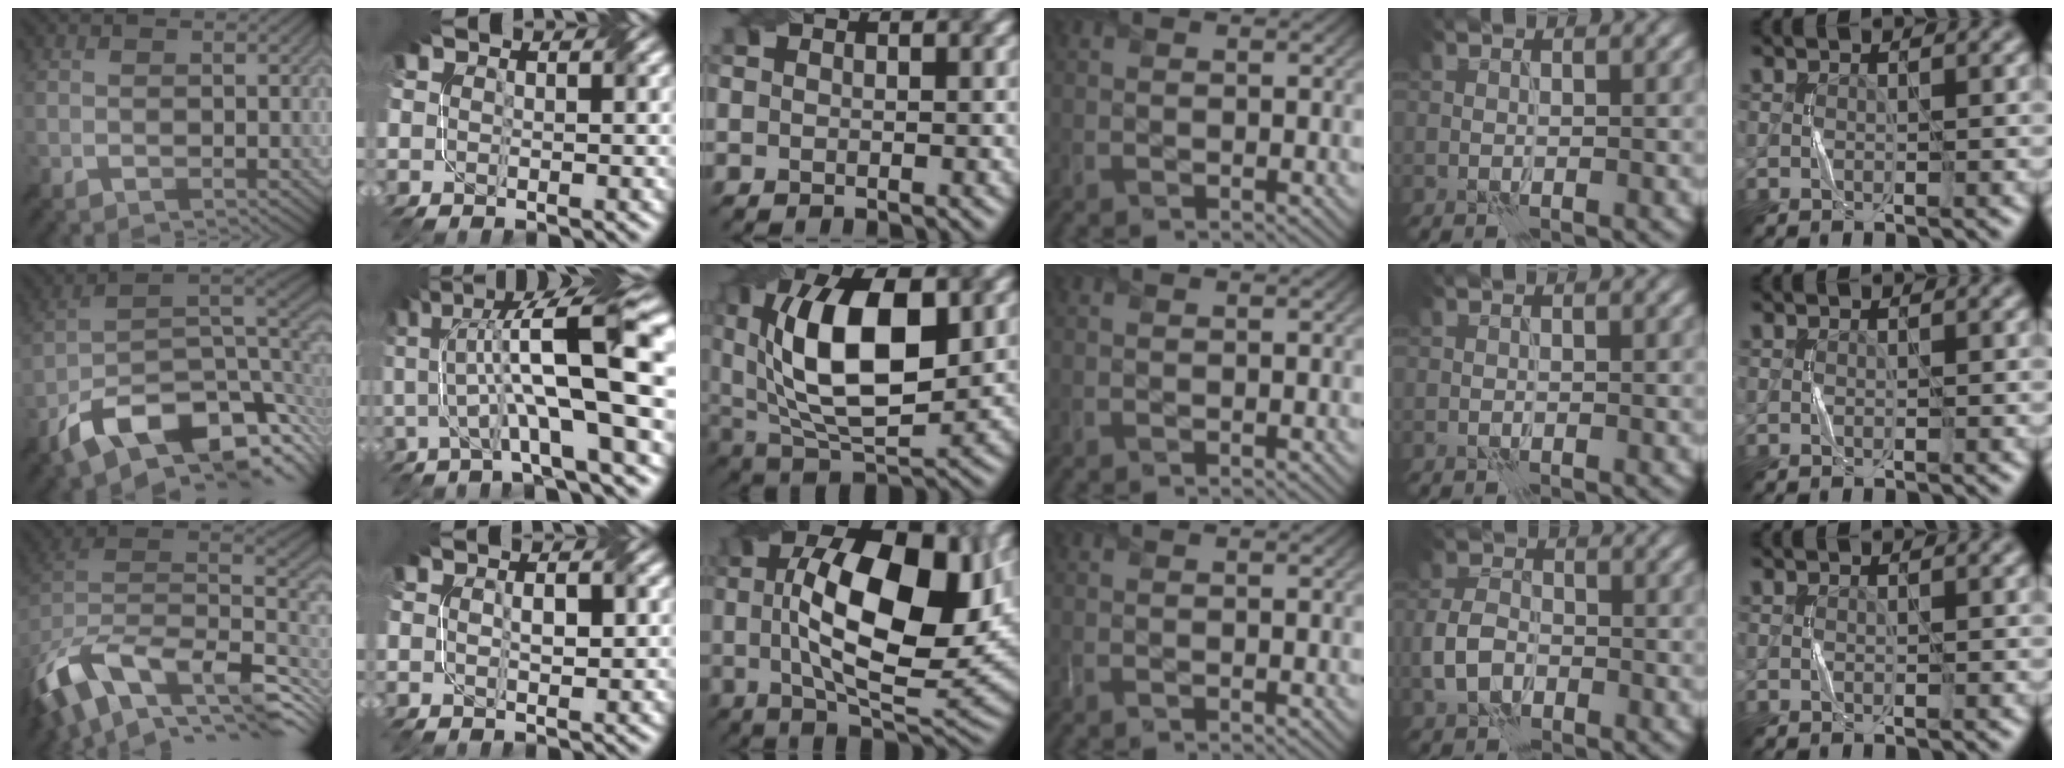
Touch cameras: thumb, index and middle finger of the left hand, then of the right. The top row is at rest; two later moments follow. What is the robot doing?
{"motion": "twist", "object": "screw"}